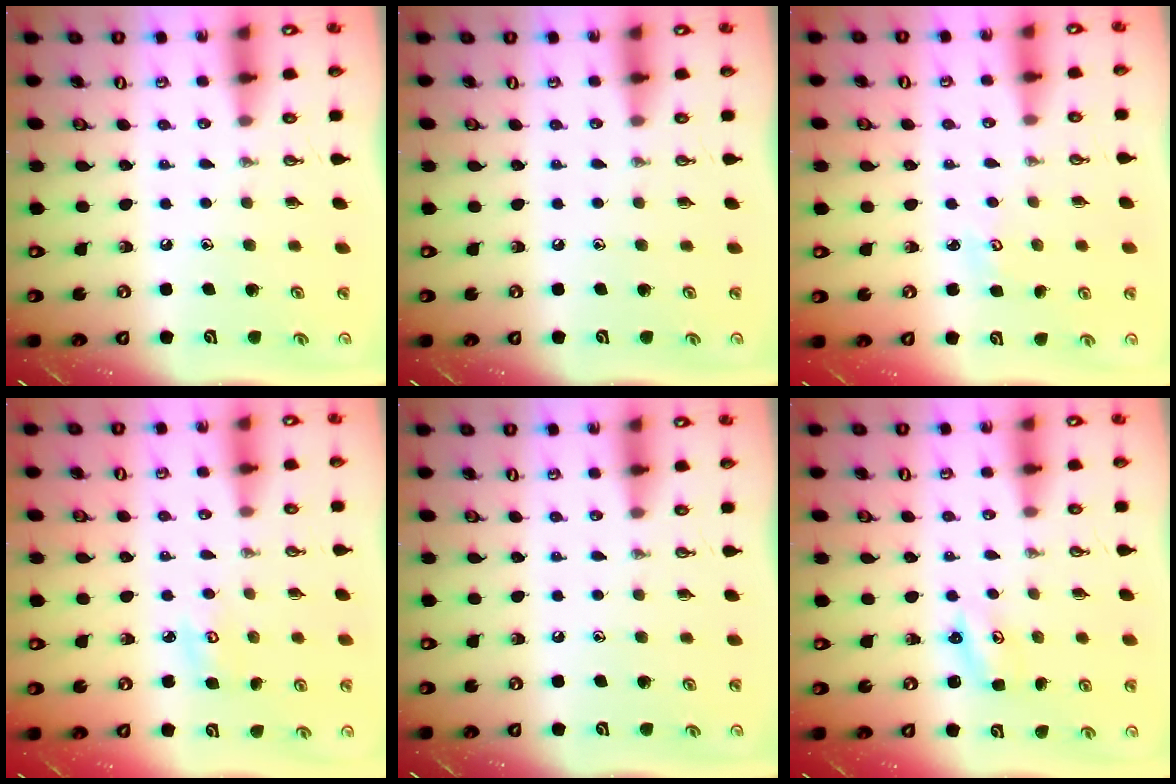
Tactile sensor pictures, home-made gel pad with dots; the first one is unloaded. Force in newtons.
{"total": 0.0}
{"total": 2.1, "press": 2.1, "slide": 0.2}
{"total": 4.8, "press": 4.8, "slide": 0.6}
{"total": 0.0}
{"total": 2.2, "press": 2.1, "slide": 0.4}